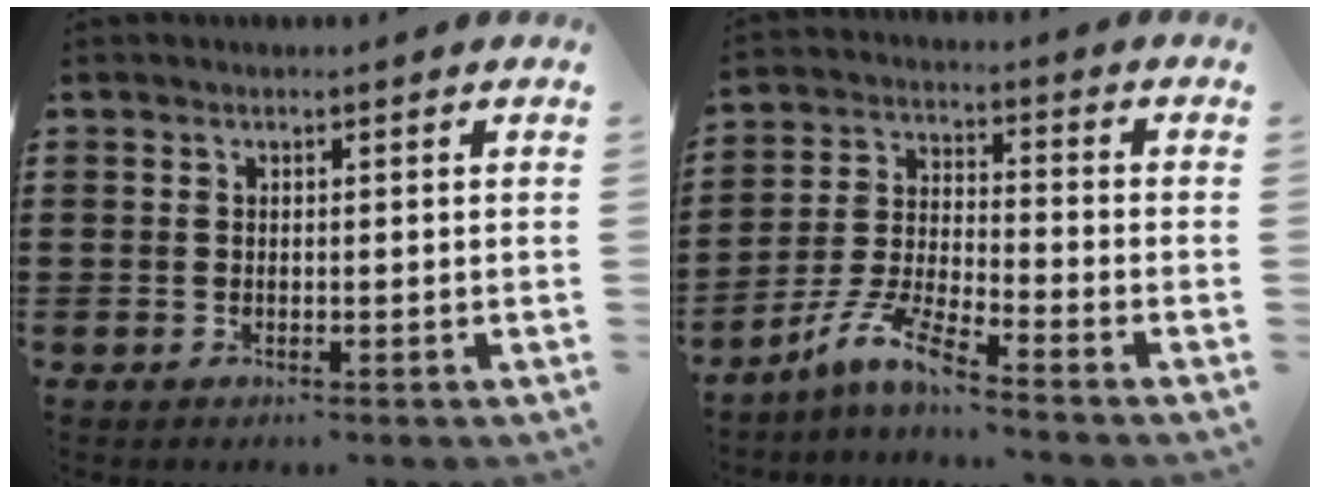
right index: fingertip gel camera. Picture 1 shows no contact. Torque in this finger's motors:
{"motor_torque": [-0.37, 1.54, -1.06, -0.21]}